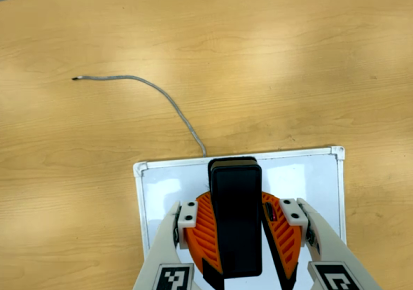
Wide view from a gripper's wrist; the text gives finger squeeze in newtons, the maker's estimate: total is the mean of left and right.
{"total": 9.7, "left": 9.7, "right": 9.7}